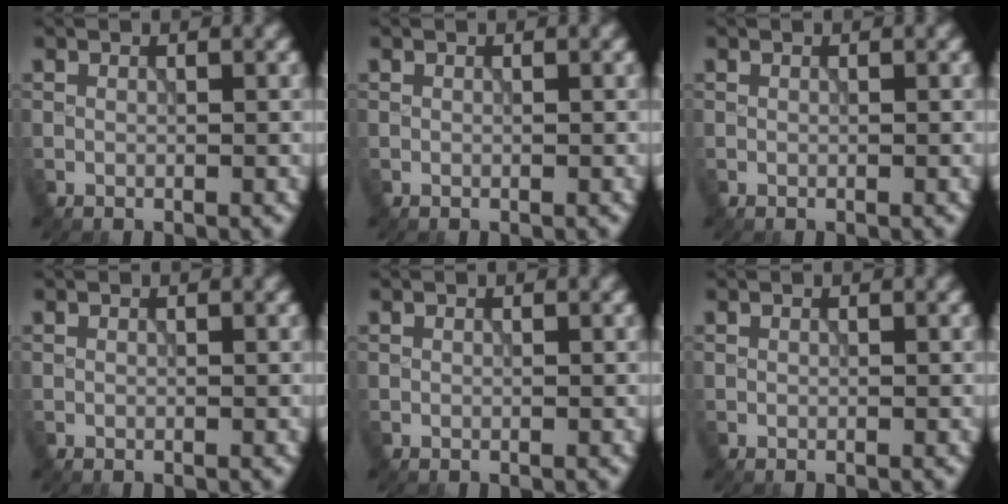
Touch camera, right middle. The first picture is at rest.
{"total": 0.0}
{"total": 0.0}
{"total": 0.0}
{"total": 0.0}
{"total": 0.0}